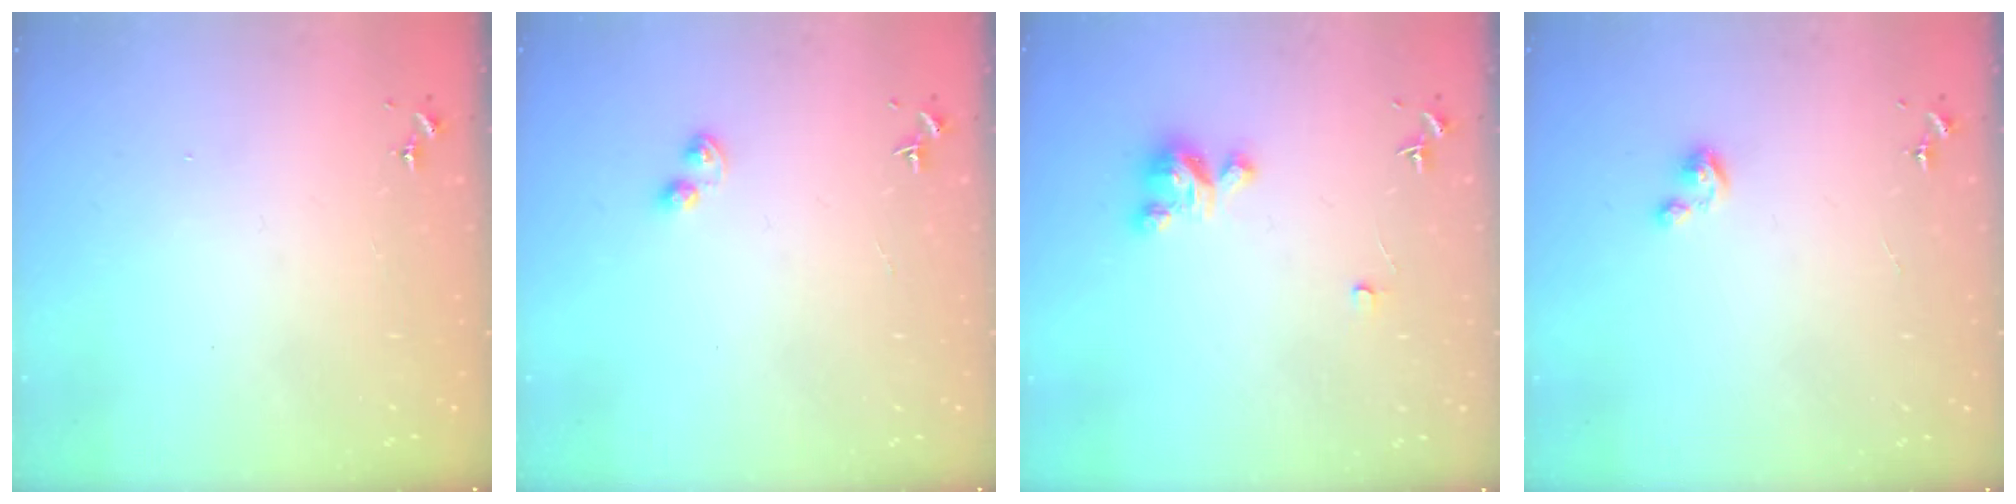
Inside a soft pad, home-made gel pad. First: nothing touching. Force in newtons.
{"total": 2.7, "press": 2.7, "slide": 0.4}
{"total": 4.9, "press": 4.9, "slide": 0.2}
{"total": 3.8, "press": 3.7, "slide": 0.3}